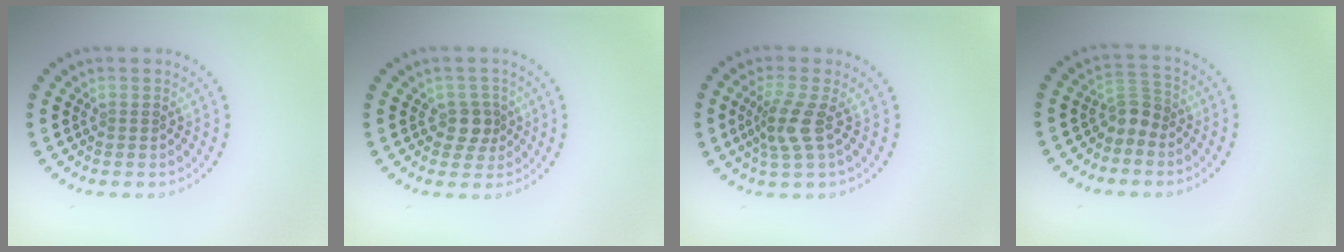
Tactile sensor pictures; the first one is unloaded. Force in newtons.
{"total": 2.1, "press": 1.7, "slide": 1.2}
{"total": 2.9, "press": 2.2, "slide": 1.9}
{"total": 2.1, "press": 1.6, "slide": 1.3}